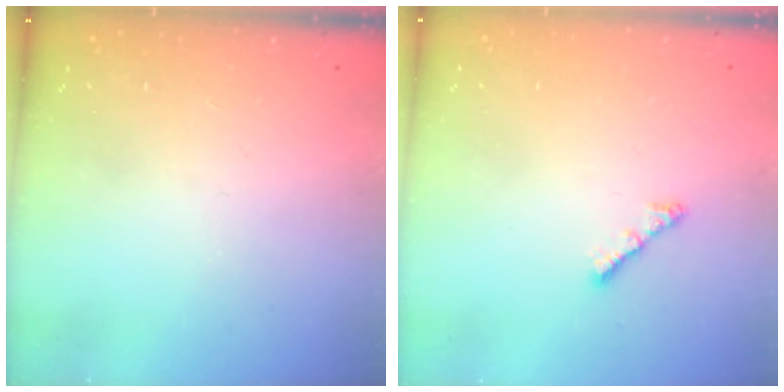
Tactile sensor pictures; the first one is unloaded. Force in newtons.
{"total": 3.0, "press": 2.9, "slide": 0.6}